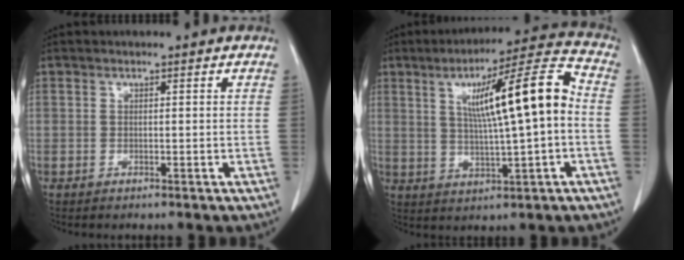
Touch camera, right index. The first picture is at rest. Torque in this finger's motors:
{"motor_torque": [0.66, 0.18, 0.65, 0.21]}